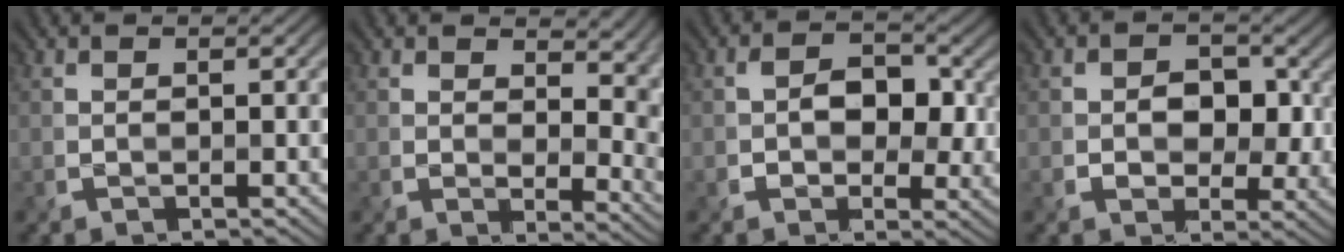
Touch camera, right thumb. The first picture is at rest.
{"total": 9.4, "force": [3.9, 5.2, 6.7], "torque": [-0.085, -0.016, 0.083]}
{"total": 5.8, "force": [0.5, 4.3, 3.9], "torque": [-0.060, -0.005, 0.001]}
{"total": 6.2, "force": [0.5, 5.0, 3.6], "torque": [-0.056, -0.011, 0.003]}